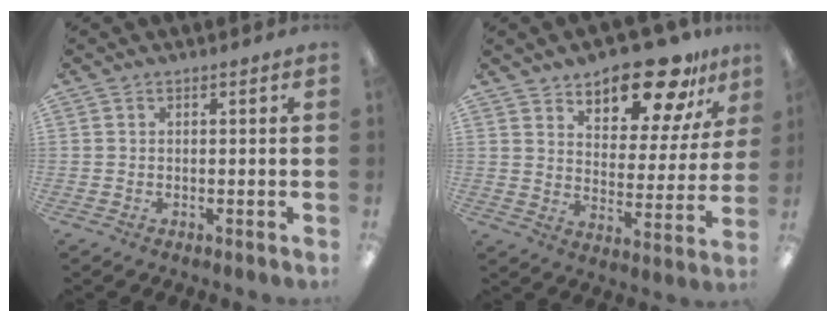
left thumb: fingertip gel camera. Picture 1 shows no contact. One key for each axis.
{"total": 16.5, "fx": 13.5, "fy": 6.3, "fz": 7.2, "tx": -0.103, "ty": -0.096, "tz": 0.232}